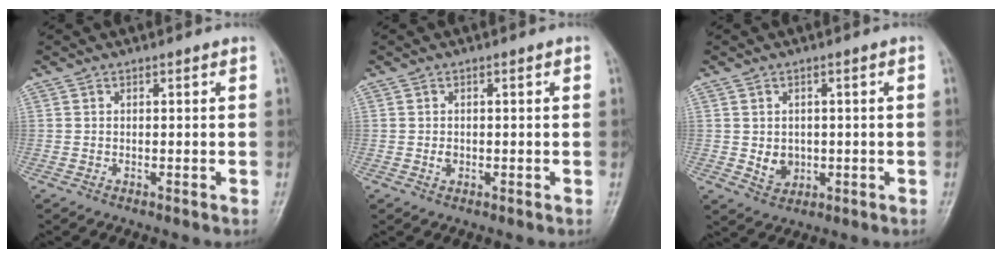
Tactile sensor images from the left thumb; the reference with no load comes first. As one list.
[{"total": 1.1, "force": [-0.3, 0.9, 0.5], "torque": [-0.005, 0.004, -0.003]}, {"total": 3.7, "force": [-0.3, 3.2, 1.9], "torque": [-0.015, -0.002, 0.005]}]